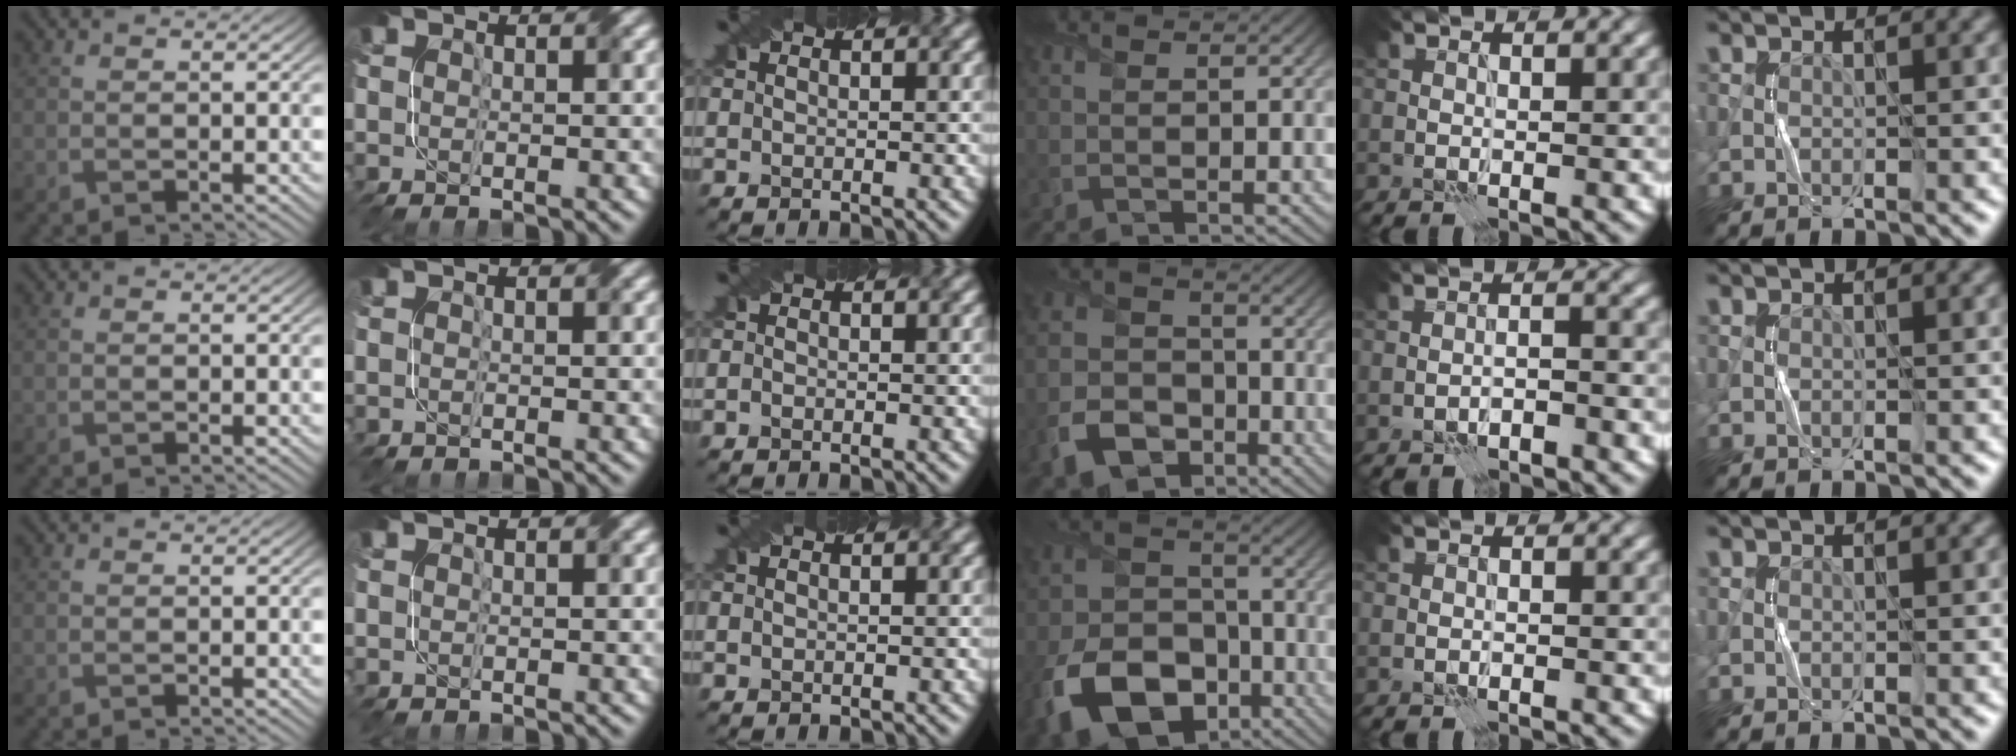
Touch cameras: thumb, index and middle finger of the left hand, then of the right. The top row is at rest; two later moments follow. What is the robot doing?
{"motion": "fold", "object": "napkin"}